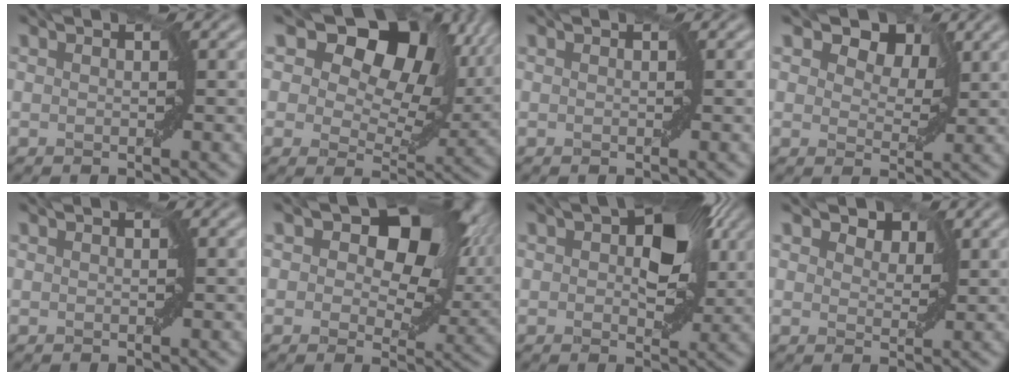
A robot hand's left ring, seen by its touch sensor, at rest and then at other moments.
{"total": 13.5, "force": [7.1, 7.8, 8.5], "torque": [-0.125, 0.017, 0.101]}
{"total": 0.0}
{"total": 5.4, "force": [3.1, 3.2, 3.1], "torque": [-0.045, 0.001, 0.034]}
{"total": 0.0}
{"total": 11.4, "force": [4.6, 6.6, 8.0], "torque": [-0.099, 0.006, 0.065]}
{"total": 7.2, "force": [1.8, 4.0, 5.7], "torque": [-0.071, 0.008, 0.023]}
{"total": 2.7, "force": [1.8, 1.6, 1.3], "torque": [-0.021, 0.000, 0.023]}